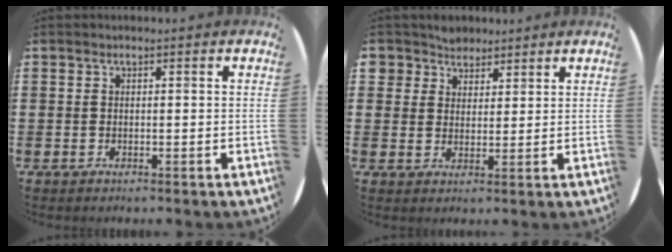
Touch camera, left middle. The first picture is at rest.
{"total": 4.0, "force": [3.4, 1.9, -0.3], "torque": [-0.009, 0.001, 0.066]}